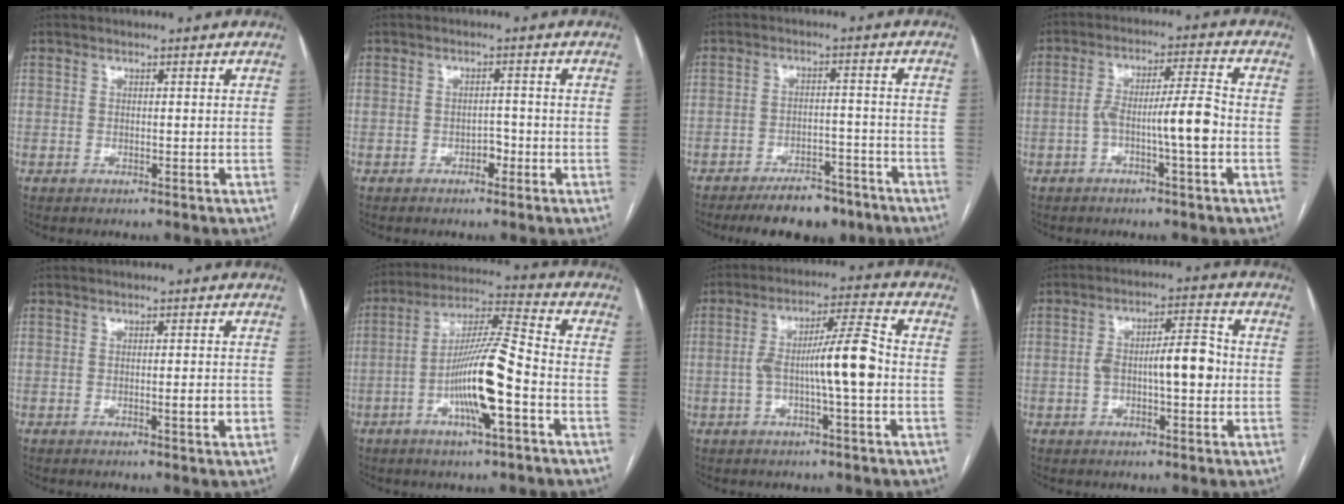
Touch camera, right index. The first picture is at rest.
{"total": 1.9, "force": [-1.0, 1.1, 1.1], "torque": [-0.012, 0.006, -0.016]}
{"total": 8.9, "force": [-7.1, 3.6, 4.1], "torque": [-0.052, 0.005, -0.111]}
{"total": 8.0, "force": [-2.3, 0.1, 7.6], "torque": [-0.135, 0.017, -0.039]}
{"total": 2.3, "force": [-0.6, 0.0, 2.2], "torque": [-0.035, -0.003, -0.009]}
{"total": 13.5, "force": [-4.2, 0.8, 12.8], "torque": [-0.240, 0.005, -0.078]}
{"total": 9.9, "force": [-1.4, 0.6, 9.8], "torque": [-0.169, 0.020, -0.030]}
{"total": 8.6, "force": [-0.7, 2.6, 8.1], "torque": [-0.143, 0.022, -0.010]}